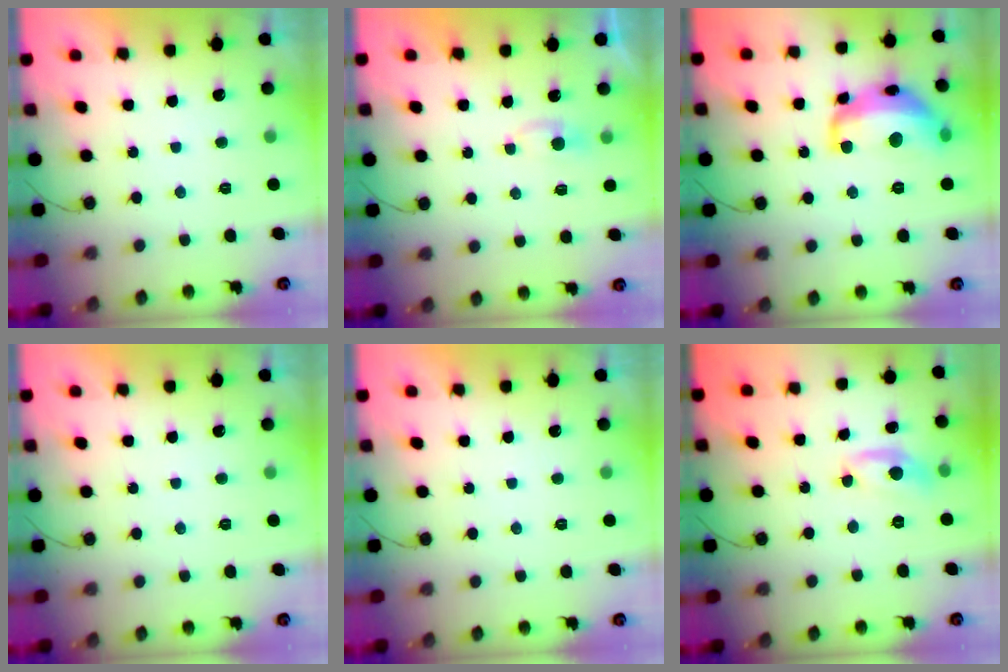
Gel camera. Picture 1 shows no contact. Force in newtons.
{"total": 2.7, "press": 2.6, "slide": 0.5}
{"total": 16.7, "press": 16.7, "slide": 0.9}
{"total": 0.0}
{"total": 0.0}
{"total": 9.7, "press": 9.7, "slide": 0.4}